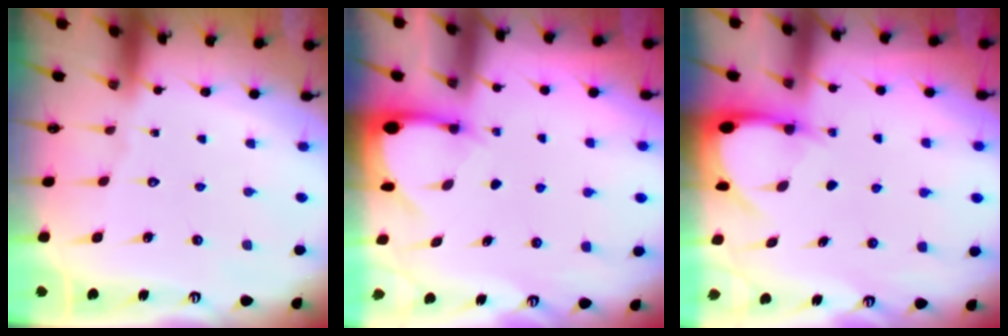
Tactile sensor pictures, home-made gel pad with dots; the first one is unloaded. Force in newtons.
{"total": 3.0, "press": 3.0, "slide": 0.2}
{"total": 3.3, "press": 3.3, "slide": 0.1}